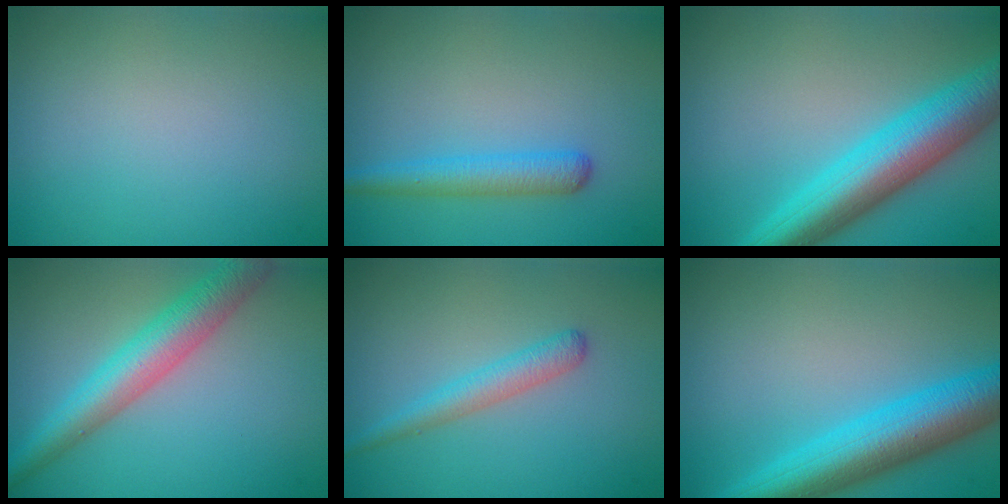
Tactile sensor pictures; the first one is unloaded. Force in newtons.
{"total": 2.8, "press": 2.8, "slide": 0.1}
{"total": 8.5, "press": 8.5, "slide": 0.2}
{"total": 5.6, "press": 5.6, "slide": 0.2}
{"total": 2.3, "press": 2.3, "slide": 0.1}
{"total": 8.1, "press": 8.1, "slide": 0.4}